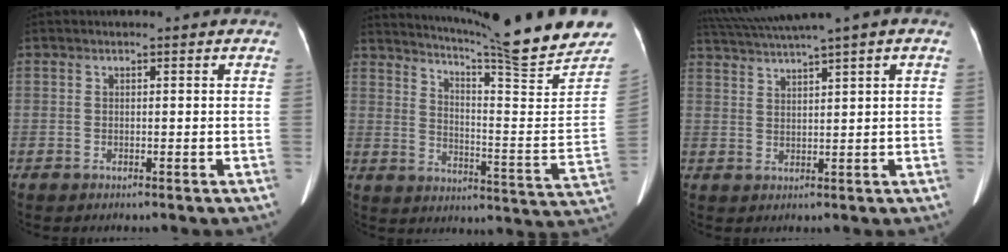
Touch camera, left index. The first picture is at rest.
{"total": 21.3, "force": [18.9, -1.5, 9.6], "torque": [-0.153, -0.093, 0.251]}
{"total": 8.2, "force": [6.0, -0.9, 5.5], "torque": [-0.099, 0.037, 0.103]}